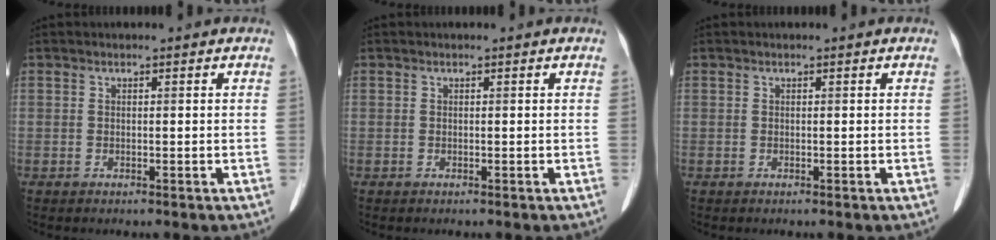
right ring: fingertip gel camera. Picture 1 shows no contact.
{"total": 0.0}
{"total": 0.0}